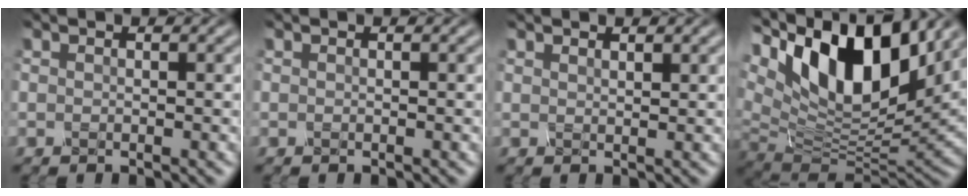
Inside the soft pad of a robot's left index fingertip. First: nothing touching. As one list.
[{"total": 0.0}, {"total": 0.9, "force": [0.8, 0.1, 0.3], "torque": [-0.007, 0.000, 0.014]}, {"total": 14.2, "force": [6.3, 6.8, 10.8], "torque": [-0.187, 0.020, 0.102]}]